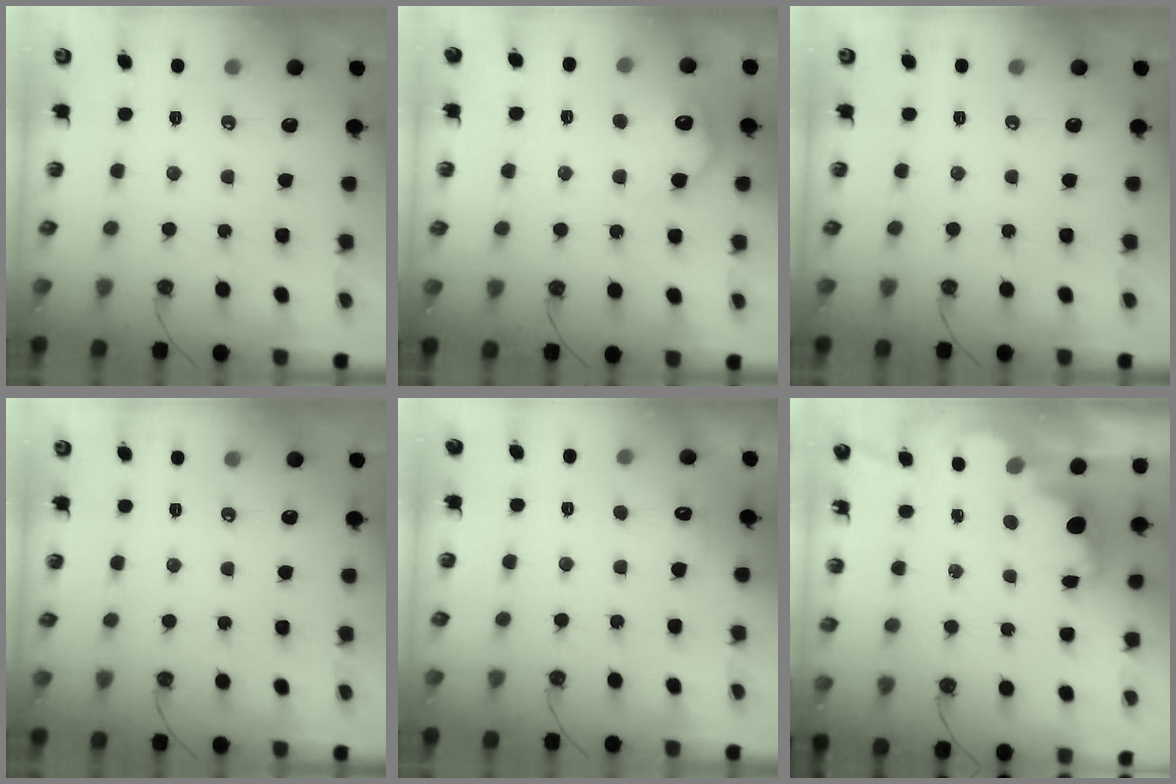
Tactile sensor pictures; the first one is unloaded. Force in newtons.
{"total": 11.2, "press": 11.2, "slide": 0.4}
{"total": 0.0}
{"total": 0.0}
{"total": 3.9, "press": 3.7, "slide": 1.2}
{"total": 3.5, "press": 3.5, "slide": 0.7}